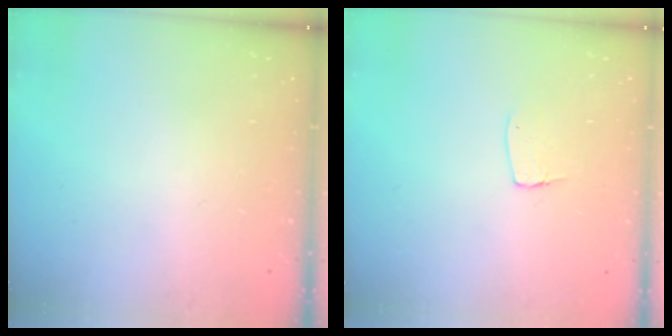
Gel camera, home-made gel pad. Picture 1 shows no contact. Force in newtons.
{"total": 4.6, "press": 4.6, "slide": 0.3}